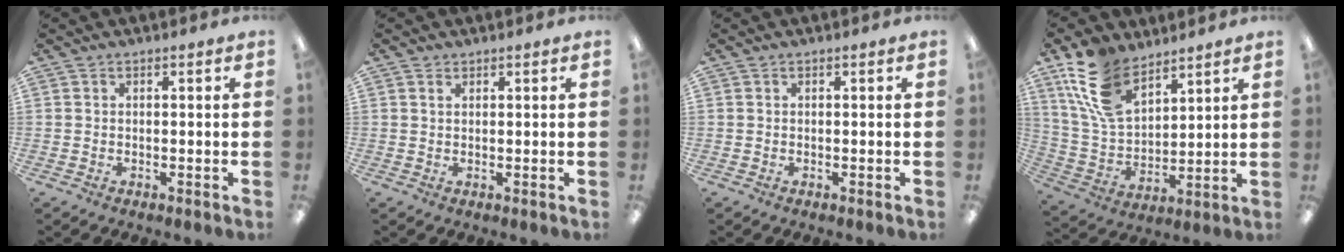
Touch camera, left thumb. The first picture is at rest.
{"total": 0.9, "force": [0.6, 0.5, 0.5], "torque": [-0.012, 0.000, 0.012]}
{"total": 0.0}
{"total": 15.6, "force": [10.0, 8.3, 8.6], "torque": [-0.208, -0.028, 0.193]}